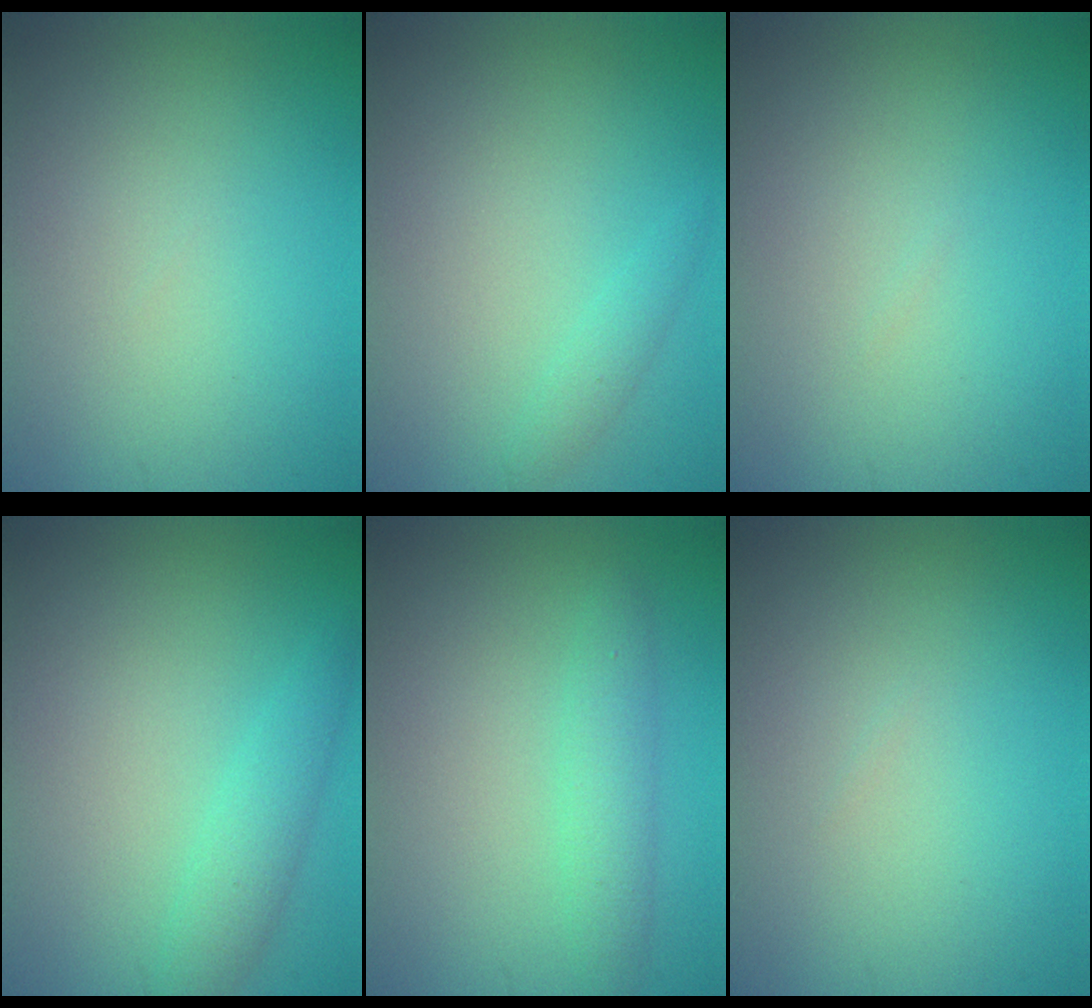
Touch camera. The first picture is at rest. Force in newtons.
{"total": 1.1, "press": 1.1, "slide": 0.1}
{"total": 0.0}
{"total": 2.3, "press": 2.3, "slide": 0.0}
{"total": 2.3, "press": 2.3, "slide": 0.2}
{"total": 0.0}